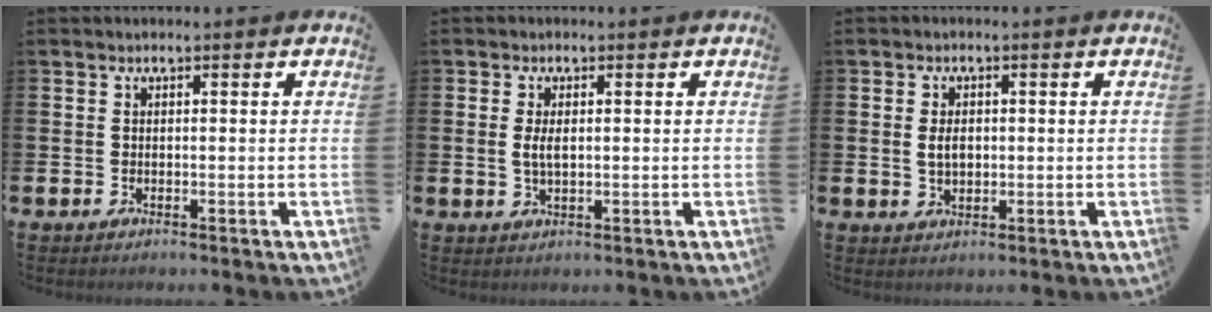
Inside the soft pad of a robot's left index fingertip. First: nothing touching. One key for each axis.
{"total": 2.5, "fx": 0.4, "fy": 1.1, "fz": 2.2, "tx": -0.043, "ty": 0.004, "tz": 0.004}
{"total": 2.7, "fx": 0.3, "fy": 1.7, "fz": 2.1, "tx": -0.025, "ty": 0.000, "tz": 0.000}